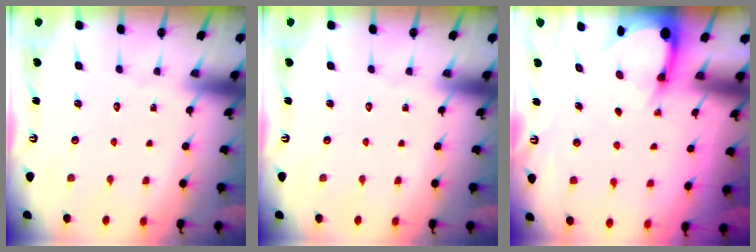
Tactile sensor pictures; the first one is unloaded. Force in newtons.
{"total": 0.0}
{"total": 3.6, "press": 3.6, "slide": 0.3}